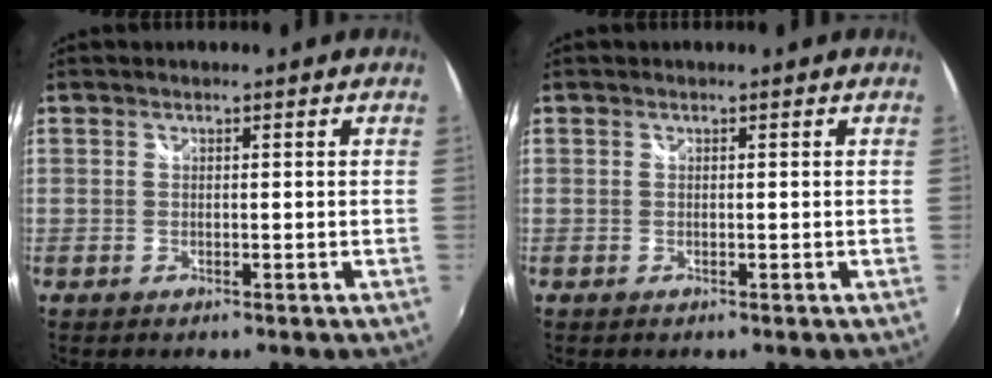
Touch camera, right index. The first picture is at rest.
{"total": 0.0}